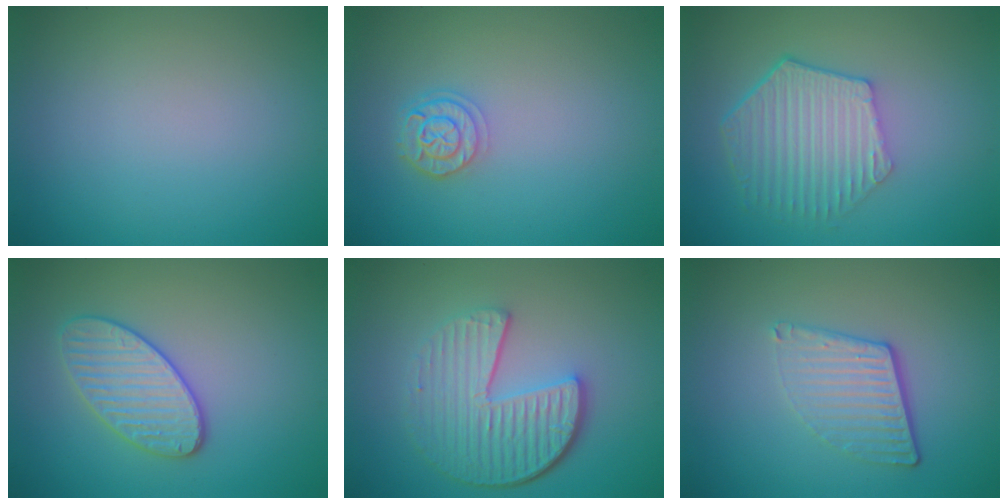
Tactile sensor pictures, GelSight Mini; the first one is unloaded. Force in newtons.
{"total": 2.5, "press": 2.1, "slide": 1.4}
{"total": 6.0, "press": 4.4, "slide": 4.0}
{"total": 3.5, "press": 3.4, "slide": 0.8}
{"total": 6.3, "press": 4.4, "slide": 4.4}
{"total": 4.1, "press": 2.7, "slide": 3.1}